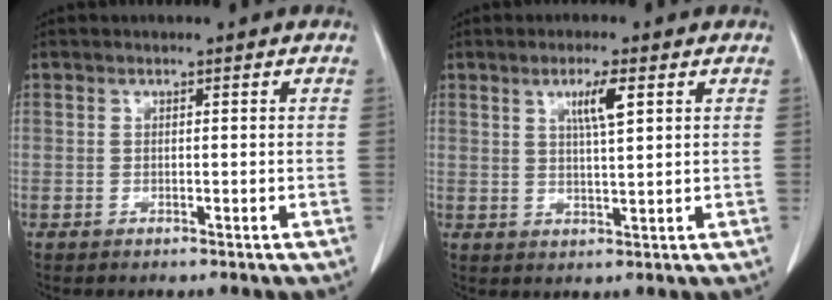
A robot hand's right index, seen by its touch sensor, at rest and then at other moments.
{"total": 4.3, "force": [1.9, 0.1, 3.9], "torque": [-0.068, -0.002, 0.035]}